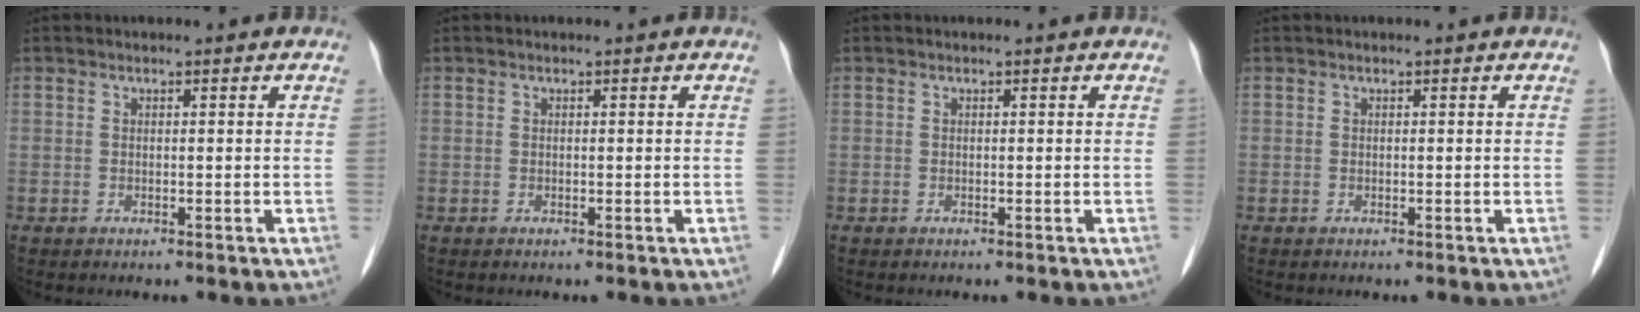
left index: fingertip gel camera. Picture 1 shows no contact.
{"total": 0.0}
{"total": 0.0}
{"total": 0.0}